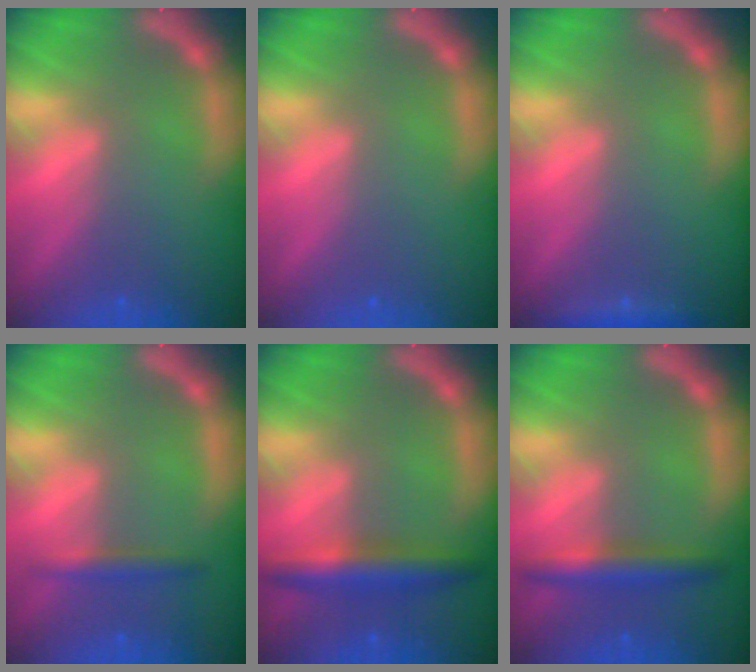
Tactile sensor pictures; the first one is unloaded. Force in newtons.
{"total": 0.0}
{"total": 1.4}
{"total": 1.9}
{"total": 4.4}
{"total": 3.5}